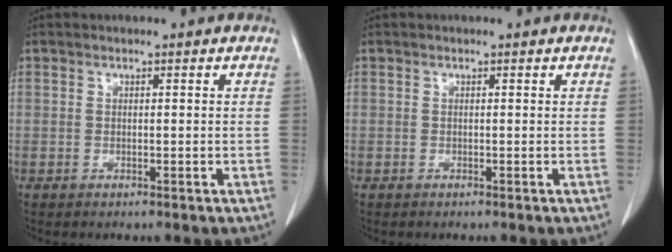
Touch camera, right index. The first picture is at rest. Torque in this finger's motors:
{"motor_torque": [-0.20, 0.09, -0.01, -0.01]}